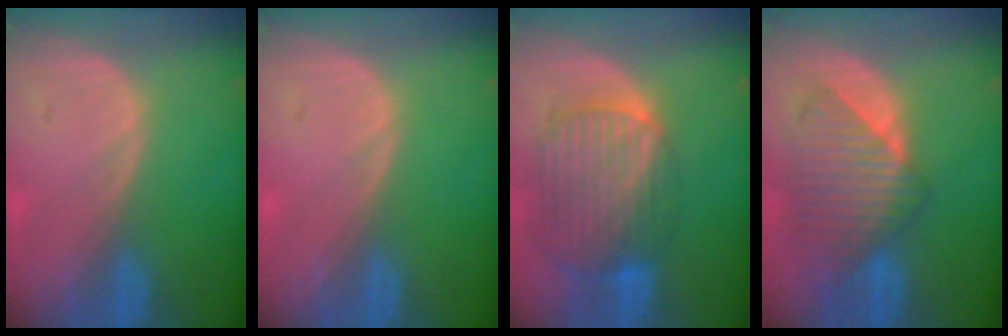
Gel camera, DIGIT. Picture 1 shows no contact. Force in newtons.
{"total": 0.0}
{"total": 10.4, "press": 8.8, "slide": 5.6}
{"total": 8.8, "press": 8.0, "slide": 3.5}